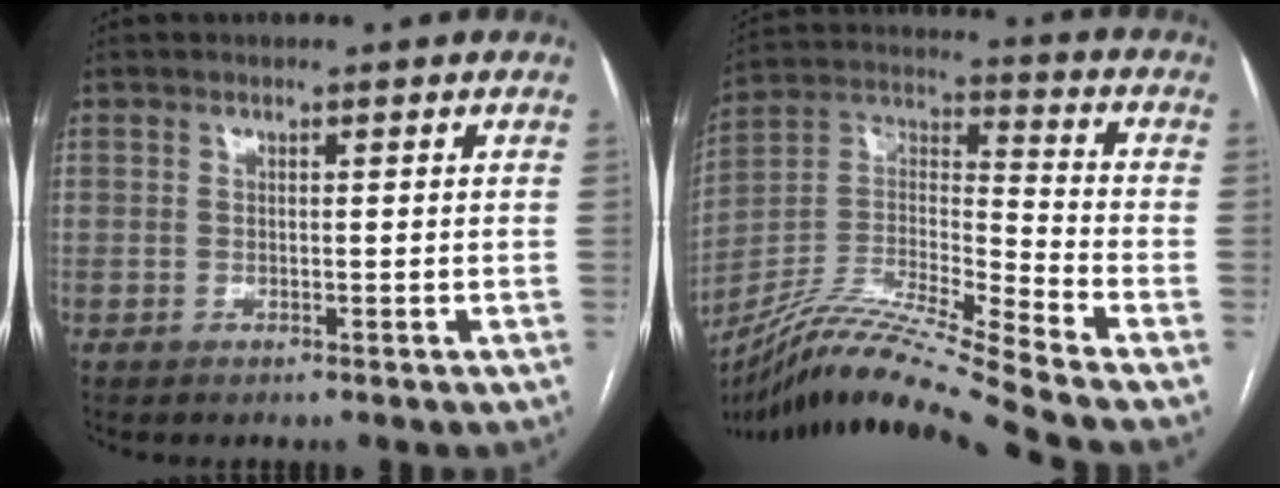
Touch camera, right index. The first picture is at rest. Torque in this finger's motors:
{"motor_torque": [-0.60, -1.26, 0.04, 0.06]}